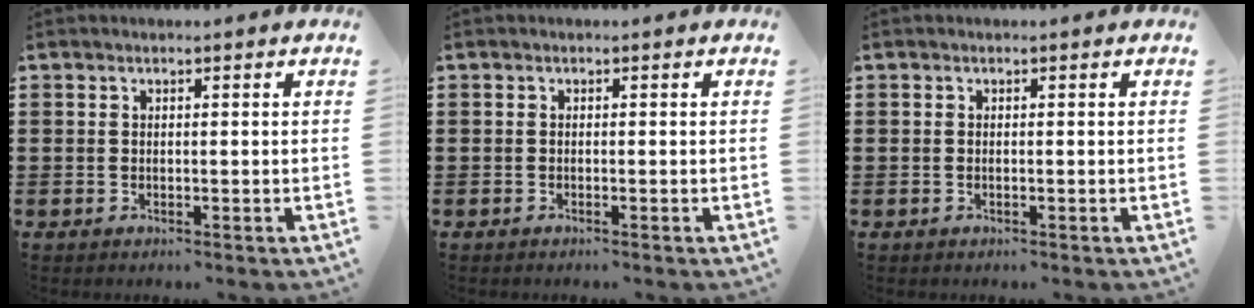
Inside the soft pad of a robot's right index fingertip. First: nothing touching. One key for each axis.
{"total": 0.0}
{"total": 0.0}